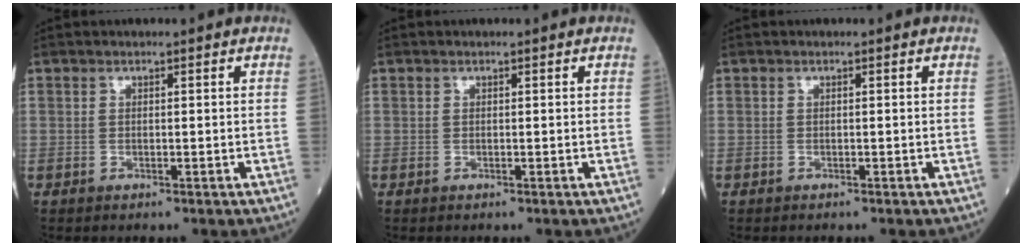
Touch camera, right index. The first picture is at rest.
{"total": 0.0}
{"total": 0.0}